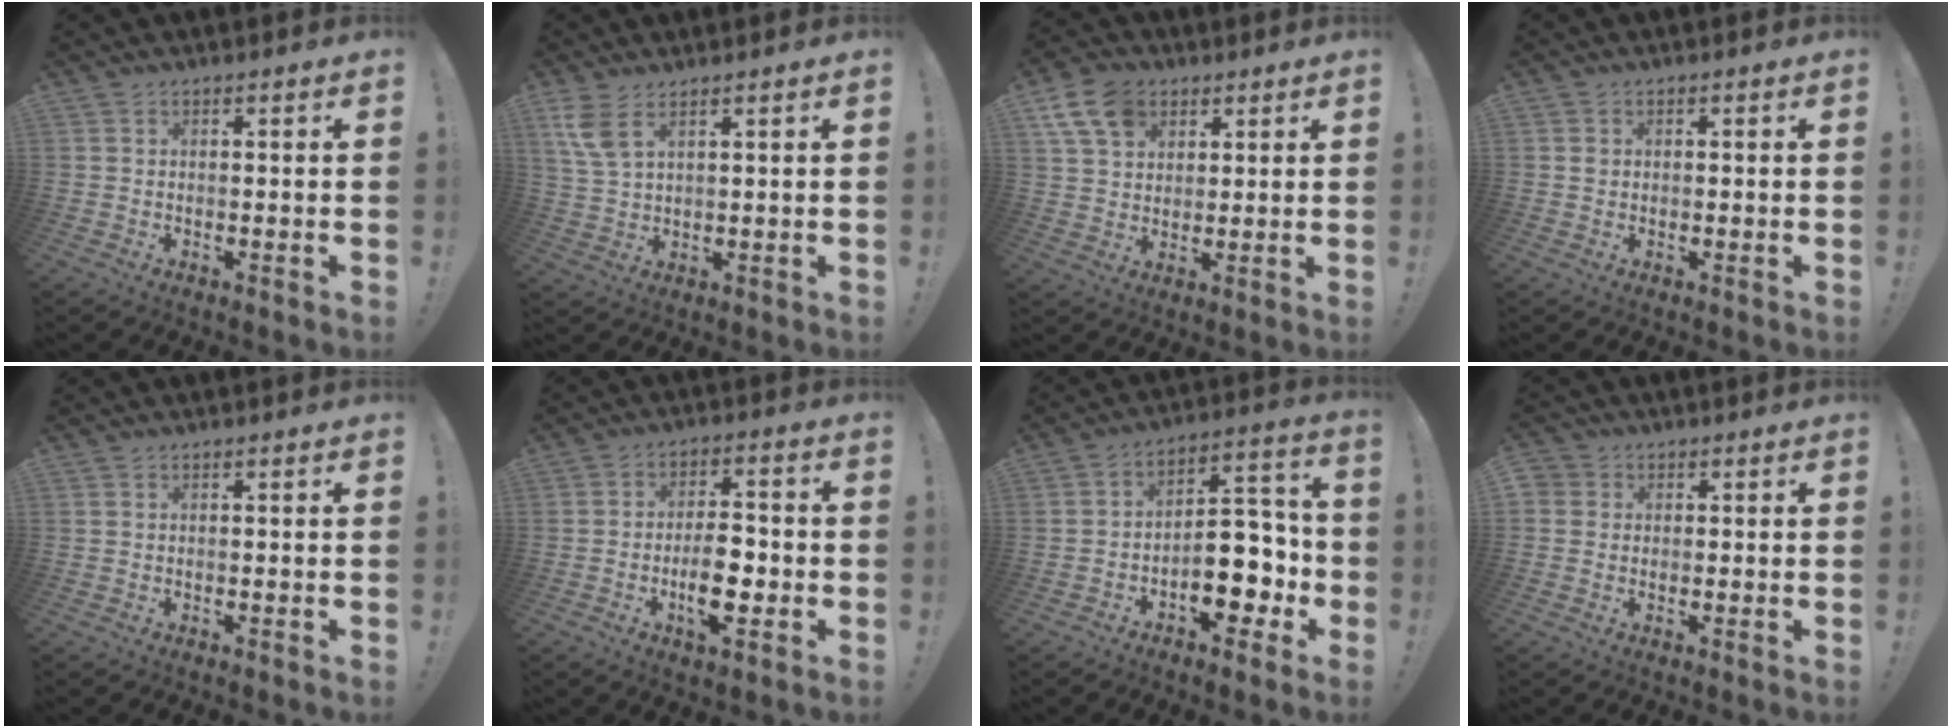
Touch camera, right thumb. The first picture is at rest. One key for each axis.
{"total": 6.5, "fx": 3.7, "fy": 2.6, "fz": 4.6, "tx": -0.101, "ty": -0.013, "tz": 0.071}
{"total": 11.6, "fx": 5.7, "fy": 8.2, "fz": 5.9, "tx": -0.110, "ty": -0.014, "tz": 0.113}
{"total": 0.9, "fx": 0.5, "fy": 0.8, "fz": -0.1, "tx": 0.007, "ty": 0.001, "tz": 0.006}
{"total": 0.0}
{"total": 10.2, "fx": -2.8, "fy": 4.6, "fz": 8.7, "tx": -0.147, "ty": 0.008, "tz": -0.052}
{"total": 15.6, "fx": -5.7, "fy": 8.7, "fz": 11.7, "tx": -0.135, "ty": 0.039, "tz": -0.081}
{"total": 2.3, "fx": 0.3, "fy": 2.2, "fz": 0.7, "tx": -0.007, "ty": 0.002, "tz": 0.006}